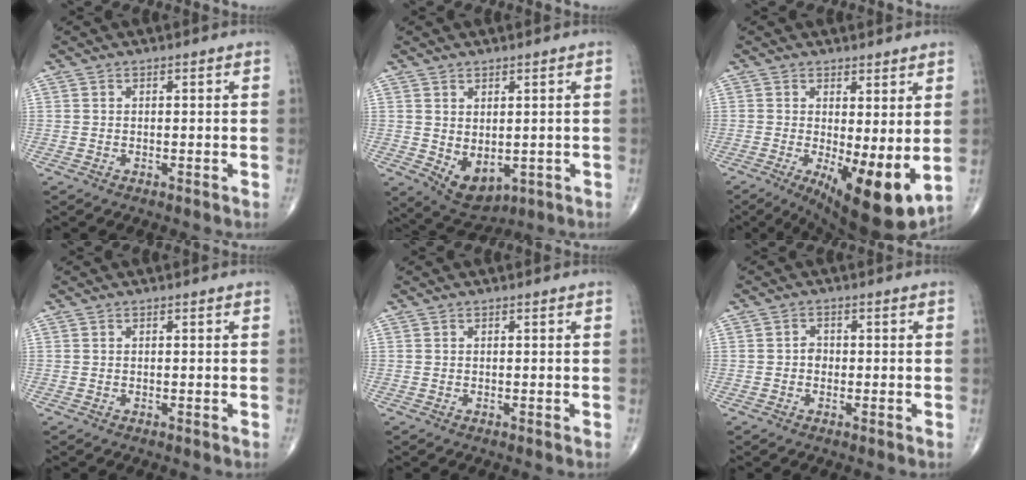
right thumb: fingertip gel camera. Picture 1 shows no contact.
{"total": 6.8, "force": [-0.7, 4.3, 5.3], "torque": [-0.067, -0.008, 0.014]}
{"total": 12.0, "force": [-1.0, 4.0, 11.3], "torque": [-0.166, -0.029, -0.003]}
{"total": 0.0}
{"total": 0.0}
{"total": 1.7, "force": [-0.4, 1.4, 0.8], "torque": [0.000, 0.007, -0.009]}